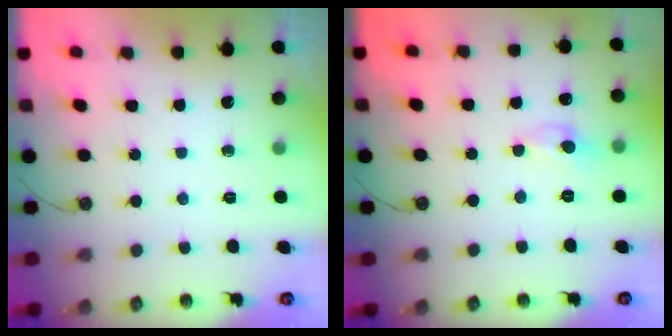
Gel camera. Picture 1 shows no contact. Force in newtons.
{"total": 0.0}